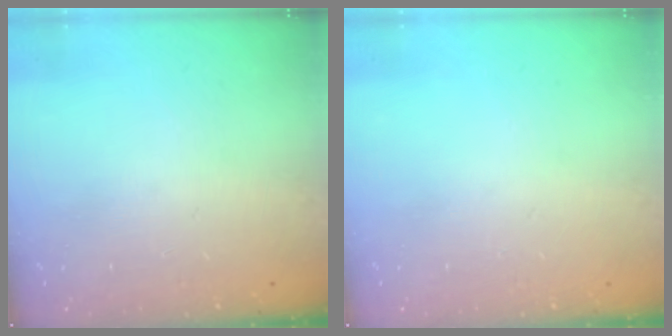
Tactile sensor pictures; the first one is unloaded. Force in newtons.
{"total": 0.0}